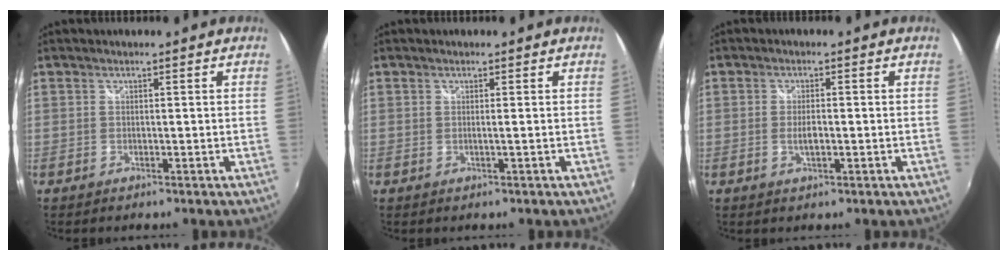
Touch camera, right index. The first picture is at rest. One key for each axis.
{"total": 0.5, "fx": 0.0, "fy": -0.3, "fz": 0.5, "tx": -0.006, "ty": -0.003, "tz": -0.002}
{"total": 2.8, "fx": -0.6, "fy": 1.0, "fz": 2.5, "tx": -0.045, "ty": -0.005, "tz": -0.008}